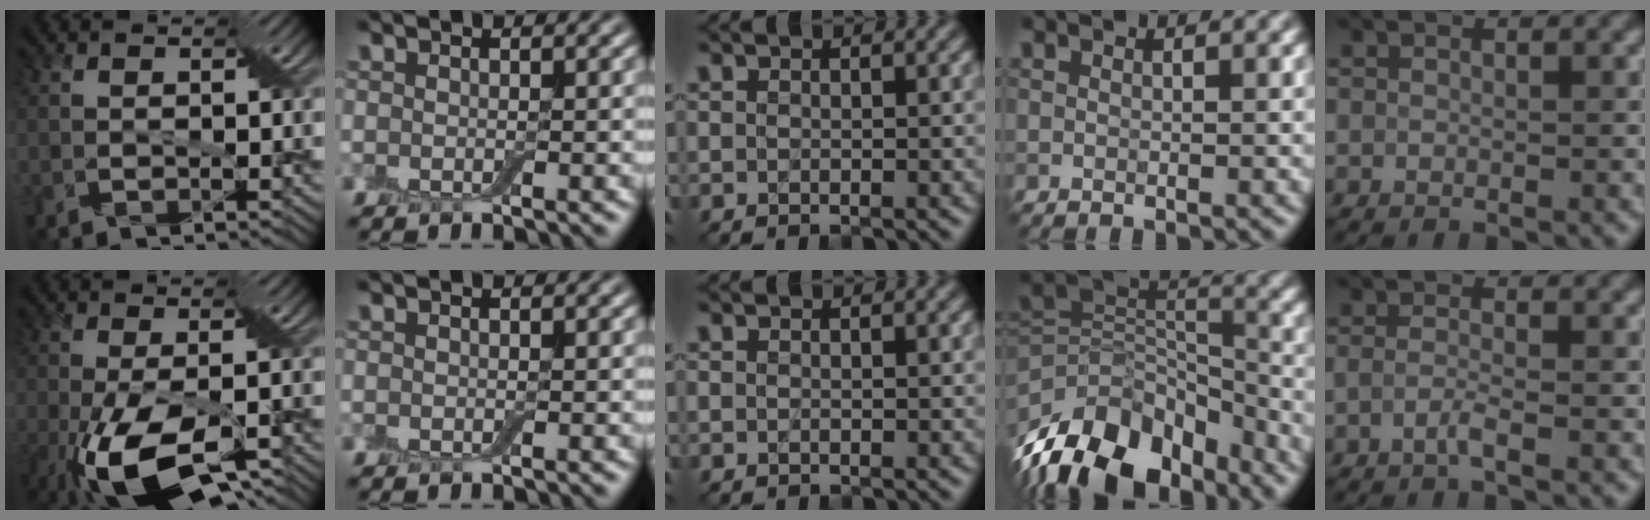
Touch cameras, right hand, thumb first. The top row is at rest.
{"thumb": {"total": 13.9, "force": [-6.1, 6.2, 10.8], "torque": [-0.219, -0.049, -0.092]}, "middle": {"total": 0.5, "force": [0.1, -0.2, -0.5], "torque": [0.001, -0.002, 0.000]}, "ring": {"total": 13.8, "force": [-9.1, 7.5, 7.3], "torque": [-0.153, 0.012, -0.161]}, "little": {"total": 1.3, "force": [-0.7, 0.3, 1.1], "torque": [-0.021, -0.001, -0.018]}}